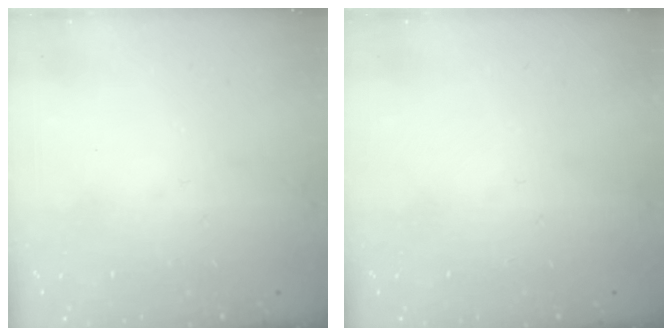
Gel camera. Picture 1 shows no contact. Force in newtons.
{"total": 0.0}